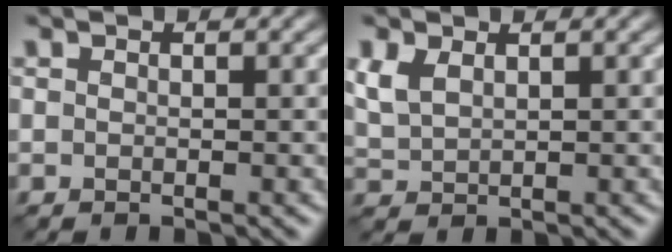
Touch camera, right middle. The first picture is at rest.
{"total": 2.4, "force": [1.3, 1.4, 1.4], "torque": [-0.046, 0.002, 0.031]}